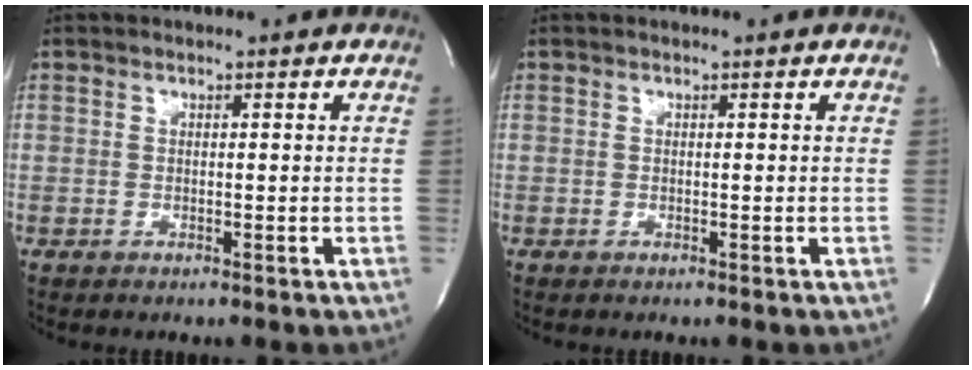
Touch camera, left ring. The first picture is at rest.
{"total": 0.0}